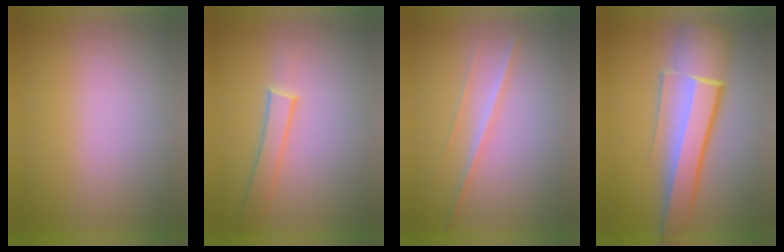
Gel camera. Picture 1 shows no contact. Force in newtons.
{"total": 1.9}
{"total": 1.3}
{"total": 6.8}